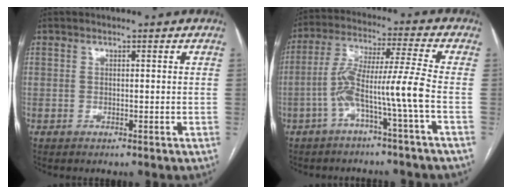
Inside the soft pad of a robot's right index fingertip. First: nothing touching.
{"total": 9.3, "force": [-3.5, -1.4, 8.6], "torque": [-0.173, 0.026, -0.064]}